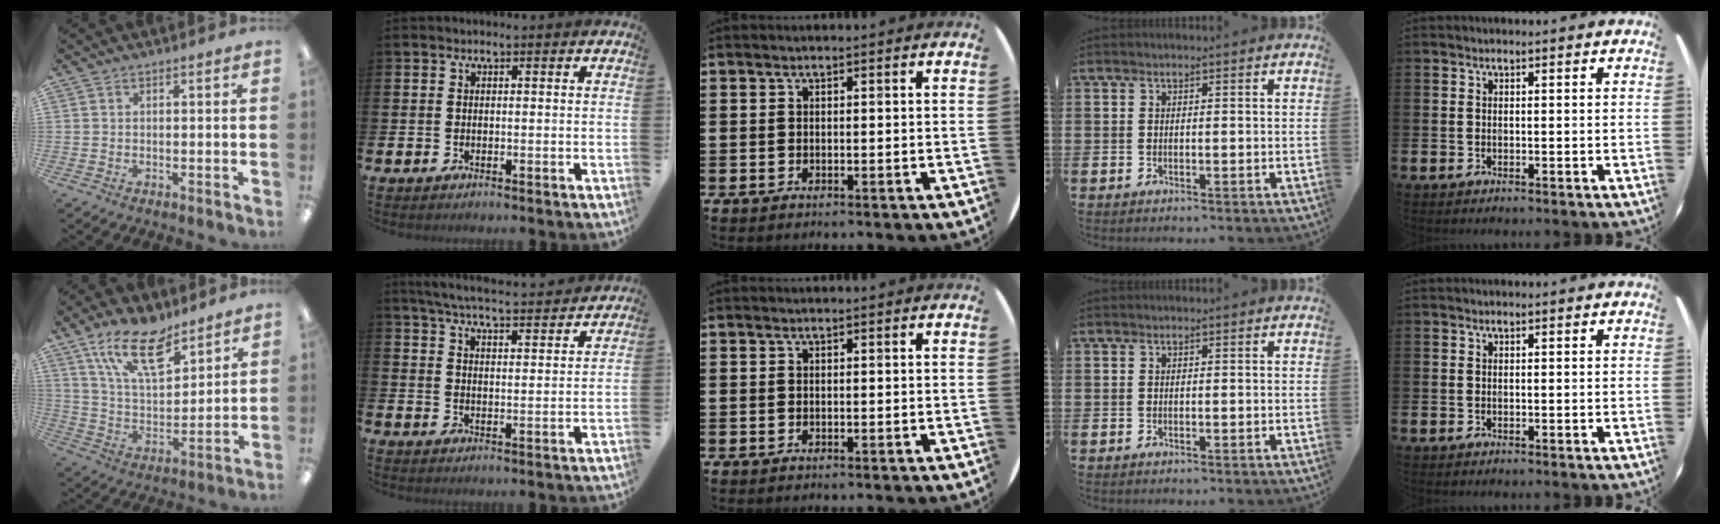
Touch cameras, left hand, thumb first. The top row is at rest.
{"thumb": {"total": 16.7, "force": [11.2, 7.1, 10.2], "torque": [-0.182, -0.046, 0.197]}, "index": {"total": 5.8, "force": [5.6, 0.3, 1.4], "torque": [-0.040, -0.043, 0.096]}}